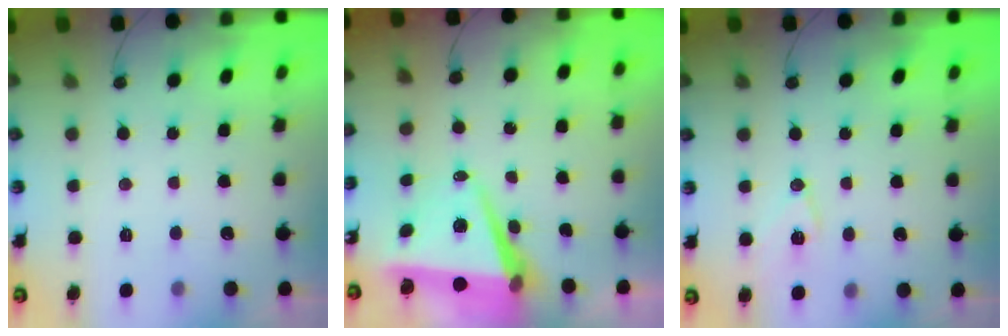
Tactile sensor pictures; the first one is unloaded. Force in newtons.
{"total": 7.8, "press": 6.6, "slide": 4.1}
{"total": 9.3, "press": 9.1, "slide": 1.9}